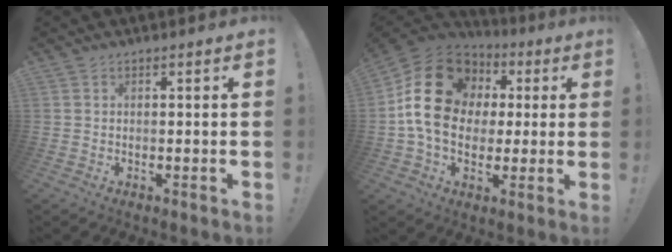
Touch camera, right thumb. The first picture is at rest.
{"total": 21.2, "force": [3.3, 16.9, 12.4], "torque": [-0.190, 0.006, 0.082]}